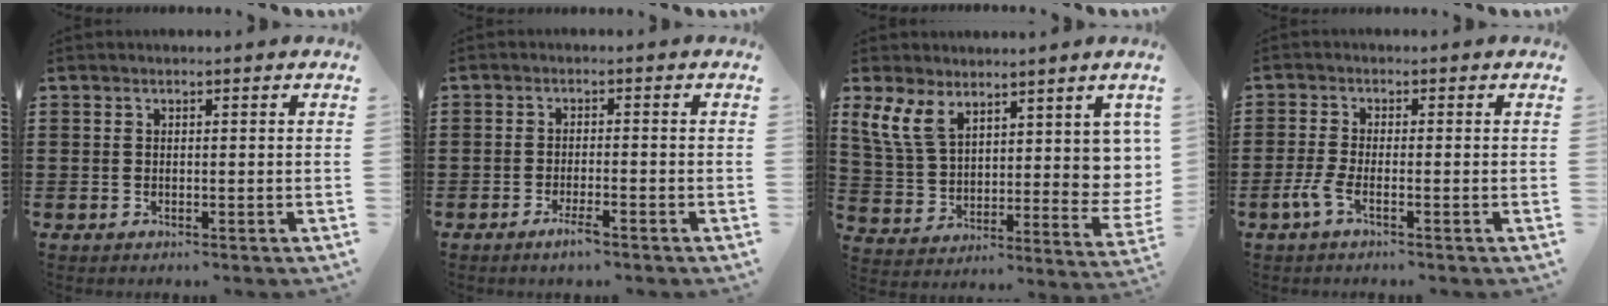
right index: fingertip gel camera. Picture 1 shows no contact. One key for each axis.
{"total": 2.5, "fx": -1.8, "fy": 0.2, "fz": 1.7, "tx": -0.035, "ty": -0.002, "tz": -0.034}
{"total": 9.7, "fx": 6.7, "fy": 4.8, "fz": 5.0, "tx": -0.125, "ty": -0.022, "tz": 0.134}
{"total": 2.9, "fx": -1.7, "fy": 0.5, "fz": 2.3, "tx": -0.068, "ty": -0.008, "tz": -0.039}